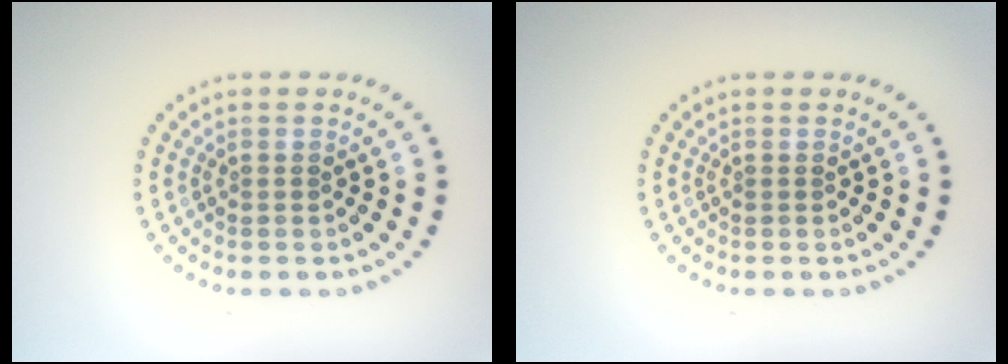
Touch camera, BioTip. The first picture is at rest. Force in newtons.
{"total": 0.0}